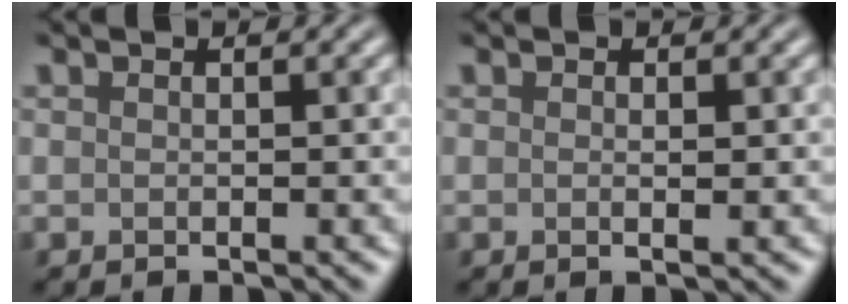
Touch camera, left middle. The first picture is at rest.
{"total": 0.6, "force": [0.0, 0.1, 0.6], "torque": [-0.011, 0.002, 0.003]}